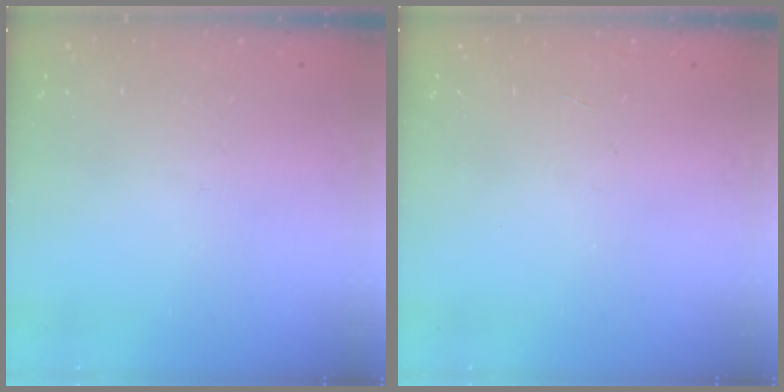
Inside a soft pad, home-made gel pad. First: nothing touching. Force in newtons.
{"total": 0.0}